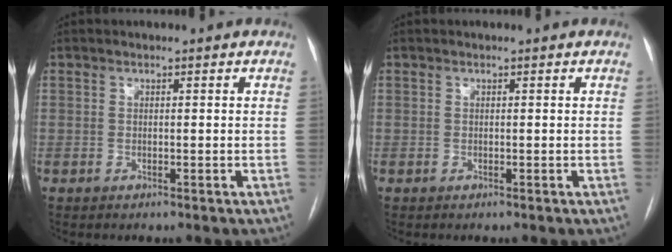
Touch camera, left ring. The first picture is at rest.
{"total": 0.0}